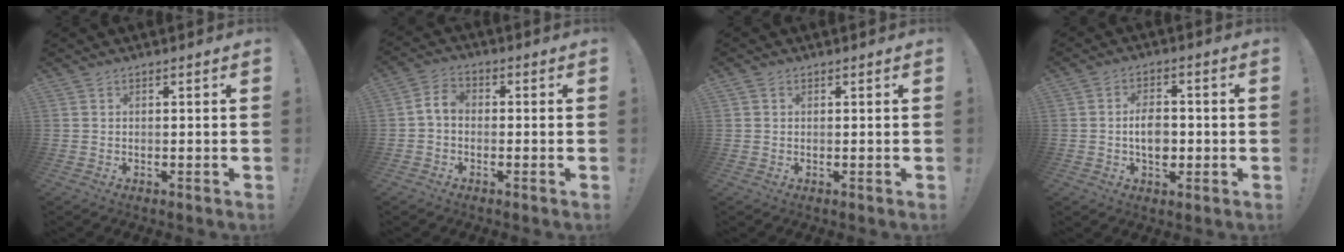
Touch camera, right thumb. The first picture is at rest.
{"total": 4.6, "force": [-1.0, 2.9, 3.5], "torque": [-0.066, 0.016, -0.018]}
{"total": 0.6, "force": [0.4, 0.4, 0.2], "torque": [0.005, -0.002, 0.007]}
{"total": 7.4, "force": [-1.0, 5.1, 5.2], "torque": [-0.065, 0.003, -0.018]}